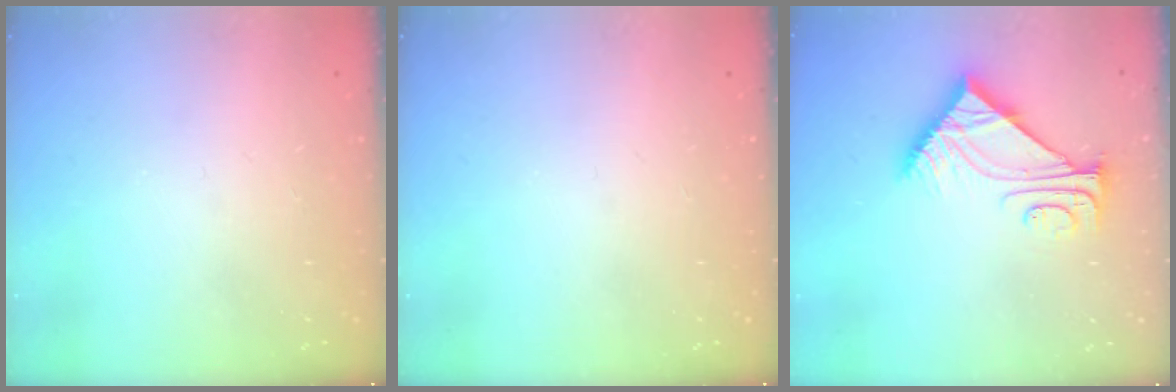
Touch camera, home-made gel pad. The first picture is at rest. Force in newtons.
{"total": 0.0}
{"total": 8.9, "press": 8.9, "slide": 0.2}